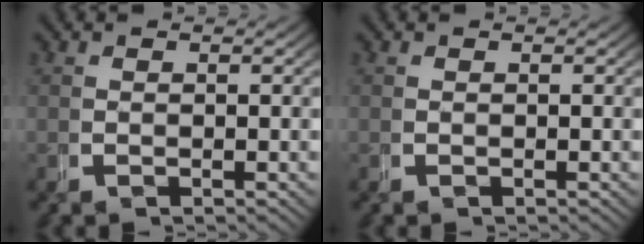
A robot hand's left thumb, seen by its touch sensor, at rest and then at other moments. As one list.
[{"total": 0.0}]